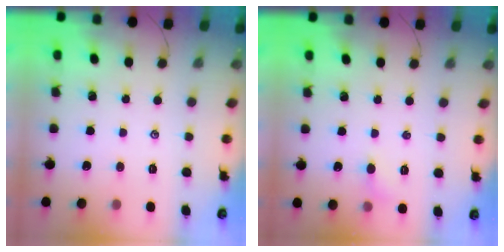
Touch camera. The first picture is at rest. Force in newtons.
{"total": 3.5, "press": 3.3, "slide": 1.2}